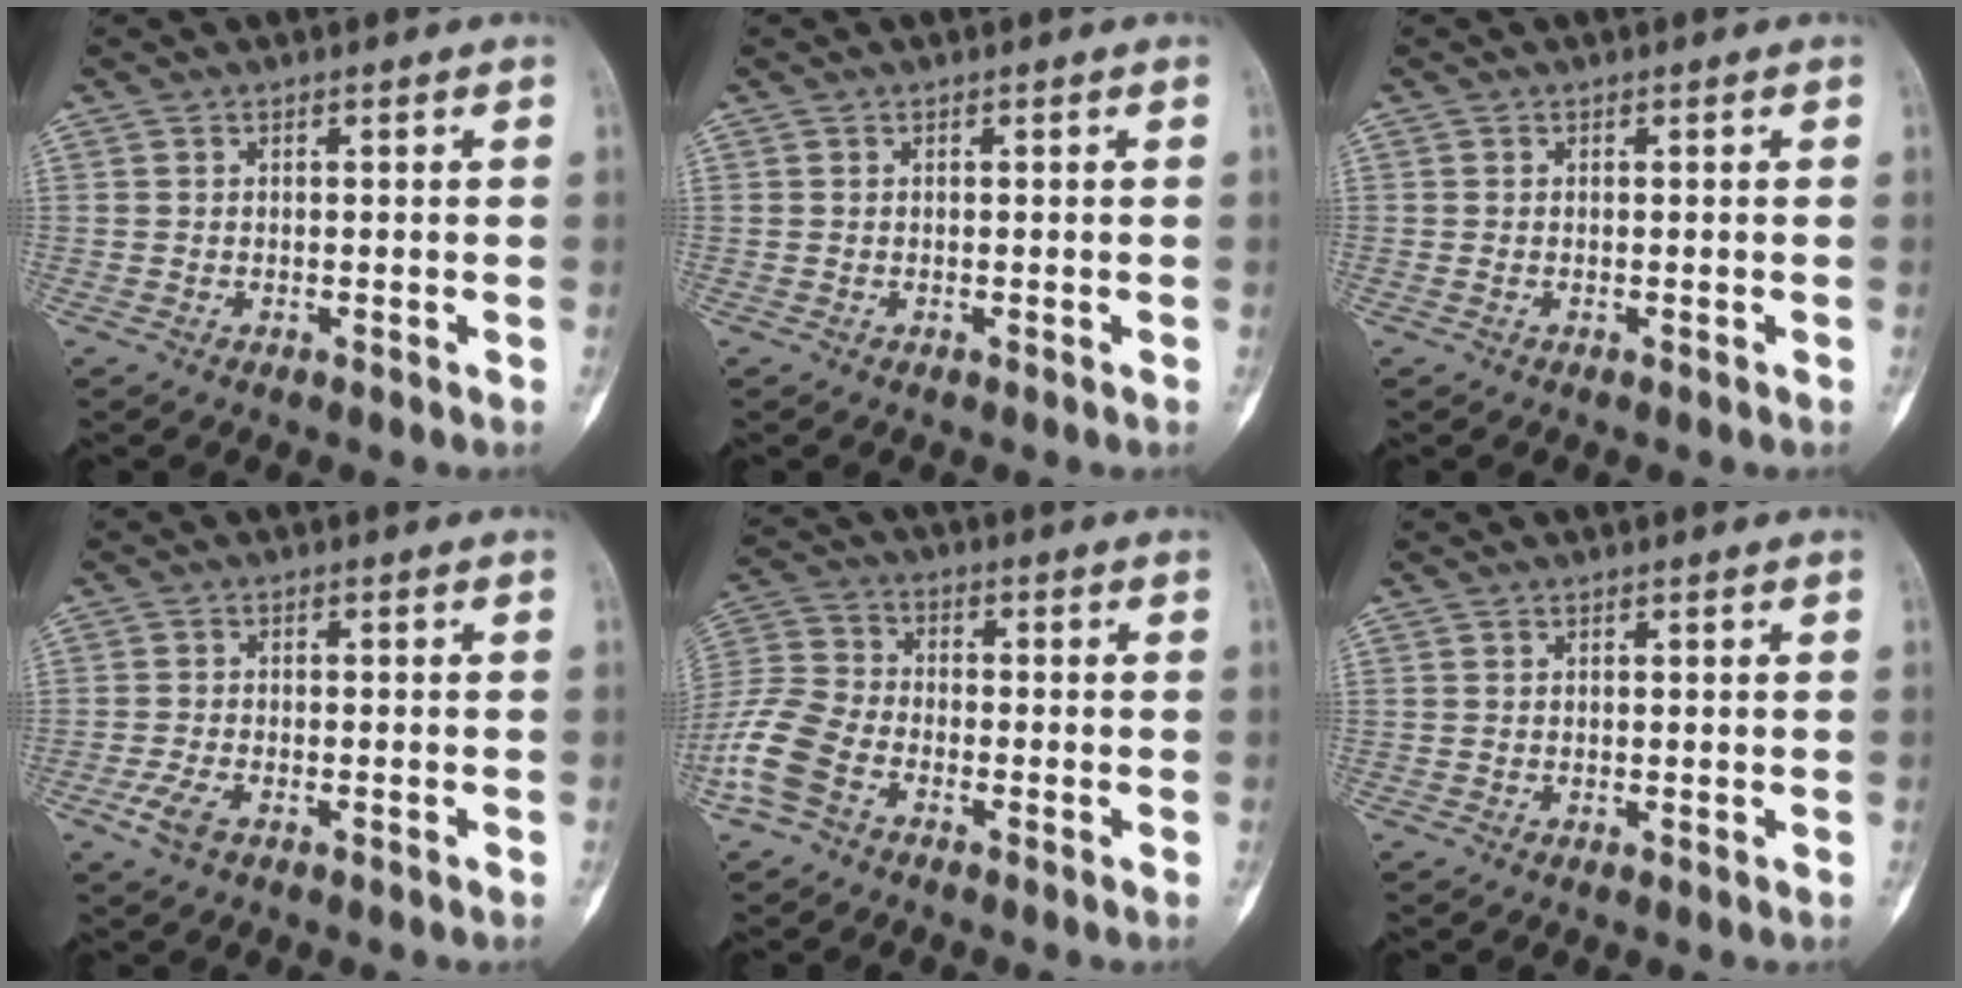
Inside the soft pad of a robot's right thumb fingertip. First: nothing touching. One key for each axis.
{"total": 0.0}
{"total": 0.0}
{"total": 3.7, "fx": -2.0, "fy": 1.5, "fz": 2.7, "tx": -0.067, "ty": 0.007, "tz": -0.040}
{"total": 11.3, "fx": -5.6, "fy": 6.9, "fz": 7.0, "tx": -0.156, "ty": 0.024, "tz": -0.122}
{"total": 0.0}